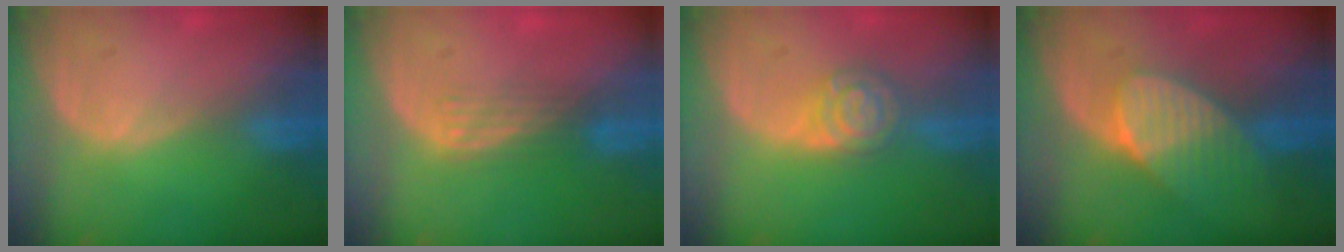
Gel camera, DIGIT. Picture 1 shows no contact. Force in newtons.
{"total": 2.9, "press": 2.7, "slide": 1.2}
{"total": 5.4, "press": 5.3, "slide": 0.4}
{"total": 7.5, "press": 7.1, "slide": 2.3}